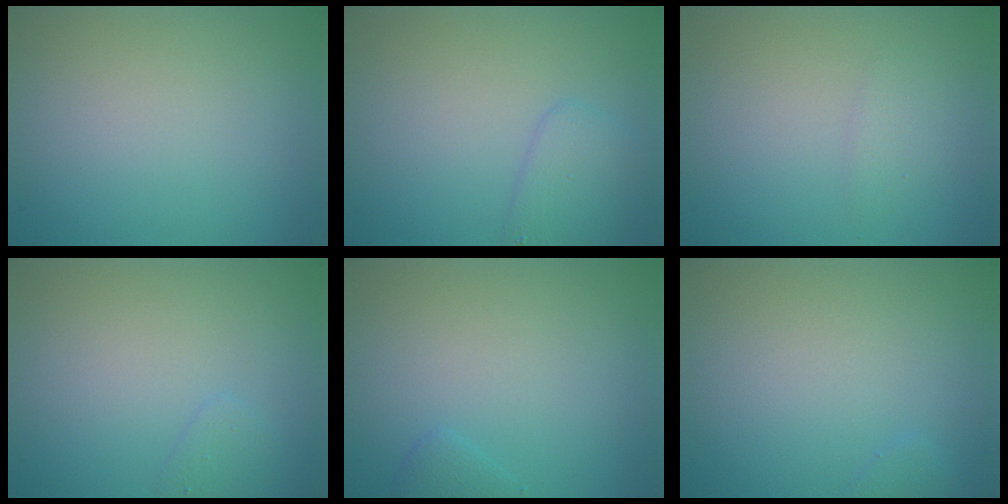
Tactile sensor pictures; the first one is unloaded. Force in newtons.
{"total": 2.4, "press": 2.4, "slide": 0.1}
{"total": 1.1, "press": 1.1, "slide": 0.1}
{"total": 1.1, "press": 1.1, "slide": 0.0}
{"total": 0.9, "press": 0.9, "slide": 0.1}
{"total": 0.7, "press": 0.7, "slide": 0.0}